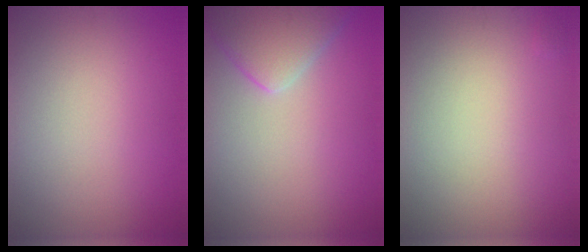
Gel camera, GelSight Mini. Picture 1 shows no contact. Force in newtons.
{"total": 4.4, "press": 4.4, "slide": 0.2}
{"total": 0.0}